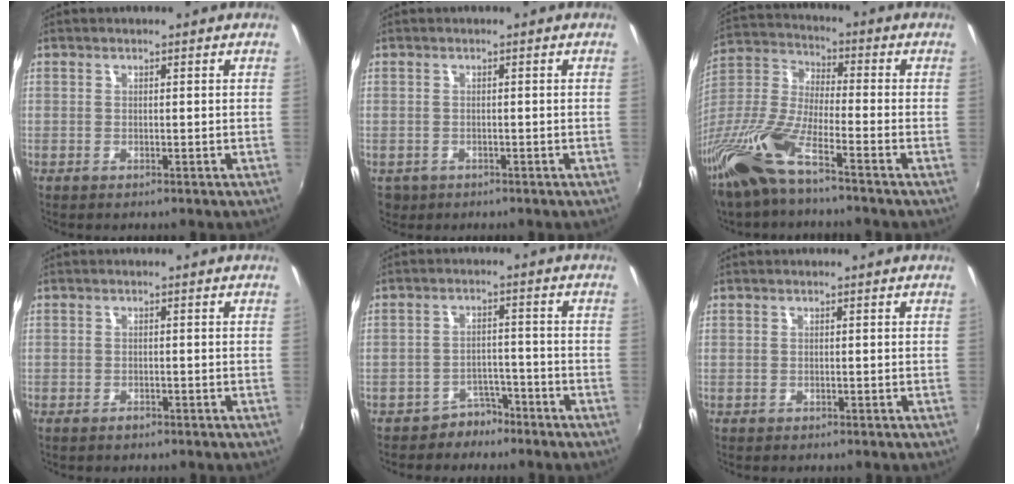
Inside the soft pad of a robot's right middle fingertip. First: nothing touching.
{"total": 3.1, "force": [-1.2, 2.6, 1.2], "torque": [-0.030, -0.007, -0.014]}
{"total": 15.6, "force": [-10.4, 2.8, 11.3], "torque": [-0.253, -0.018, -0.217]}
{"total": 1.1, "force": [-0.9, 0.6, 0.3], "torque": [-0.007, -0.003, -0.017]}
{"total": 4.6, "force": [-3.7, 2.6, 0.3], "torque": [-0.008, 0.017, -0.058]}
{"total": 0.0}